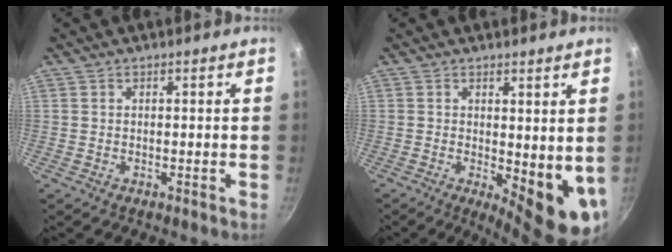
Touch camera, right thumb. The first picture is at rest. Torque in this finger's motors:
{"motor_torque": [0.17, 1.10, 0.01, -0.07, 0.28]}